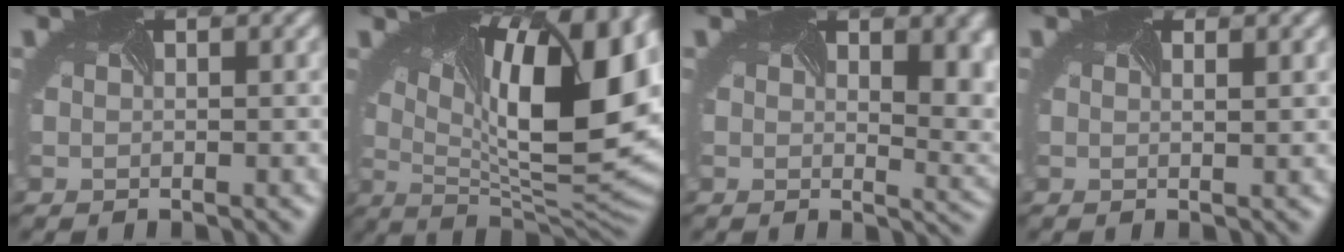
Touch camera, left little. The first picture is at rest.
{"total": 16.3, "force": [4.2, 6.5, 14.3], "torque": [-0.193, 0.006, 0.073]}
{"total": 8.8, "force": [3.1, 4.5, 6.8], "torque": [-0.075, 0.001, 0.055]}
{"total": 1.0, "force": [0.6, 0.4, 0.6], "torque": [0.002, 0.008, -0.008]}